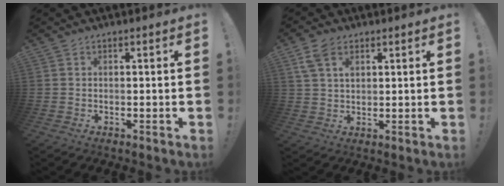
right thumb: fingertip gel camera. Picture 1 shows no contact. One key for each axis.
{"total": 6.3, "fx": 2.9, "fy": 4.0, "fz": 3.9, "tx": -0.066, "ty": -0.004, "tz": 0.057}